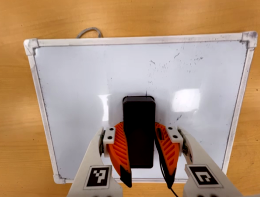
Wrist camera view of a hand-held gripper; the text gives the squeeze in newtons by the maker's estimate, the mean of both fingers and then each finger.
{"total": 12.9, "left": 12.4, "right": 13.3}